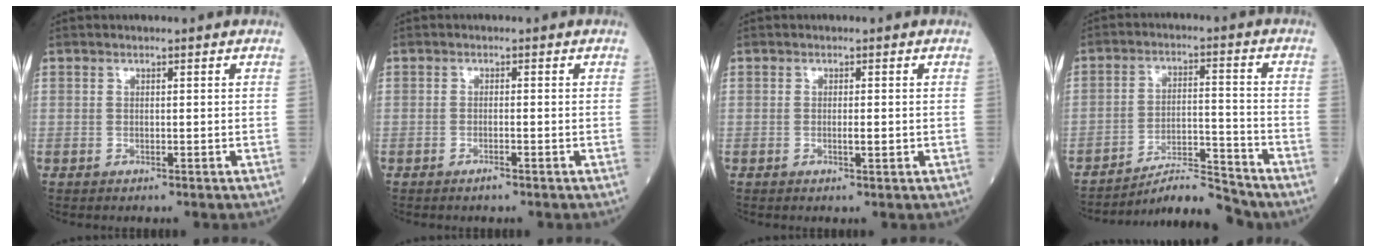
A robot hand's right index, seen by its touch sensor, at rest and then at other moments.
{"total": 1.5, "force": [-1.0, 0.3, 1.1], "torque": [-0.026, -0.002, -0.017]}
{"total": 1.7, "force": [-0.3, 0.5, 1.6], "torque": [-0.034, -0.002, -0.003]}
{"total": 14.2, "force": [-13.5, 1.2, 4.4], "torque": [-0.072, 0.029, -0.227]}